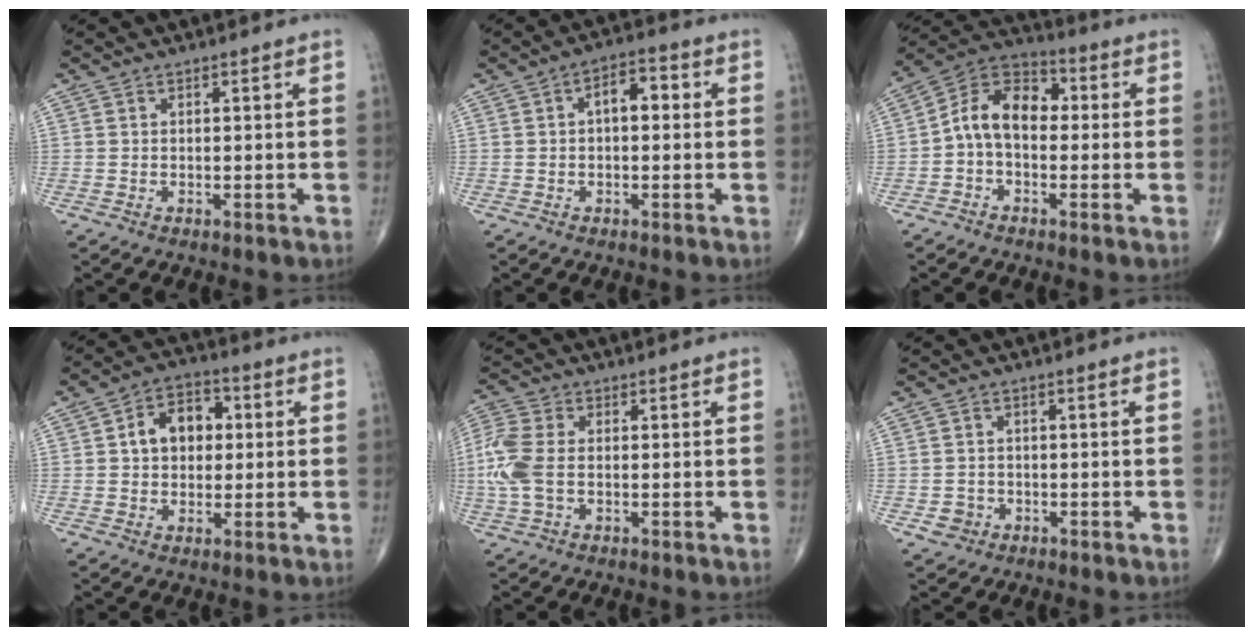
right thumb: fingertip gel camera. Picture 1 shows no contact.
{"total": 5.2, "force": [0.6, 2.7, 4.4], "torque": [-0.054, 0.015, 0.000]}
{"total": 10.8, "force": [-0.5, 7.2, 8.0], "torque": [-0.119, 0.037, -0.027]}
{"total": 9.1, "force": [1.4, 6.5, 6.2], "torque": [-0.074, 0.019, 0.015]}
{"total": 8.3, "force": [-0.6, 4.9, 6.6], "torque": [-0.181, 0.012, -0.017]}
{"total": 2.7, "force": [-1.1, 2.4, 0.6], "torque": [0.001, 0.008, -0.017]}